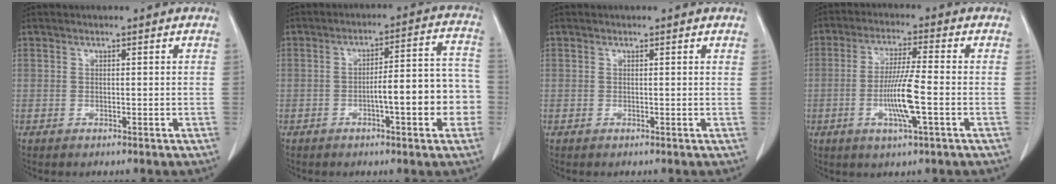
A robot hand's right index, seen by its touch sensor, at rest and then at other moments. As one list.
[{"total": 11.1, "force": [-2.9, 2.2, 10.5], "torque": [-0.135, 0.036, -0.036]}, {"total": 0.0}, {"total": 8.3, "force": [-2.1, 0.0, 8.0], "torque": [-0.153, -0.008, -0.042]}]